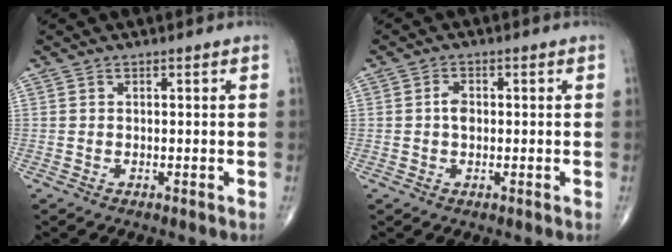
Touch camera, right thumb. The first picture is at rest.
{"total": 2.4, "force": [0.0, 1.6, 1.8], "torque": [-0.030, 0.003, -0.004]}